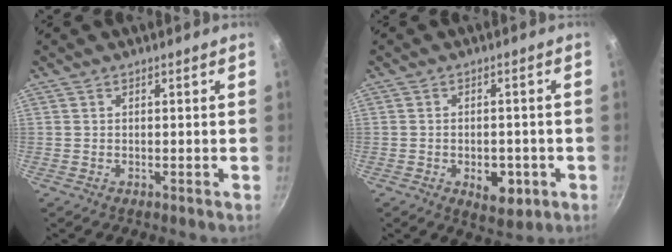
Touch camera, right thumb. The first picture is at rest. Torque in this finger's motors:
{"motor_torque": [-0.54, 0.47, -0.10, 0.03, 0.06]}